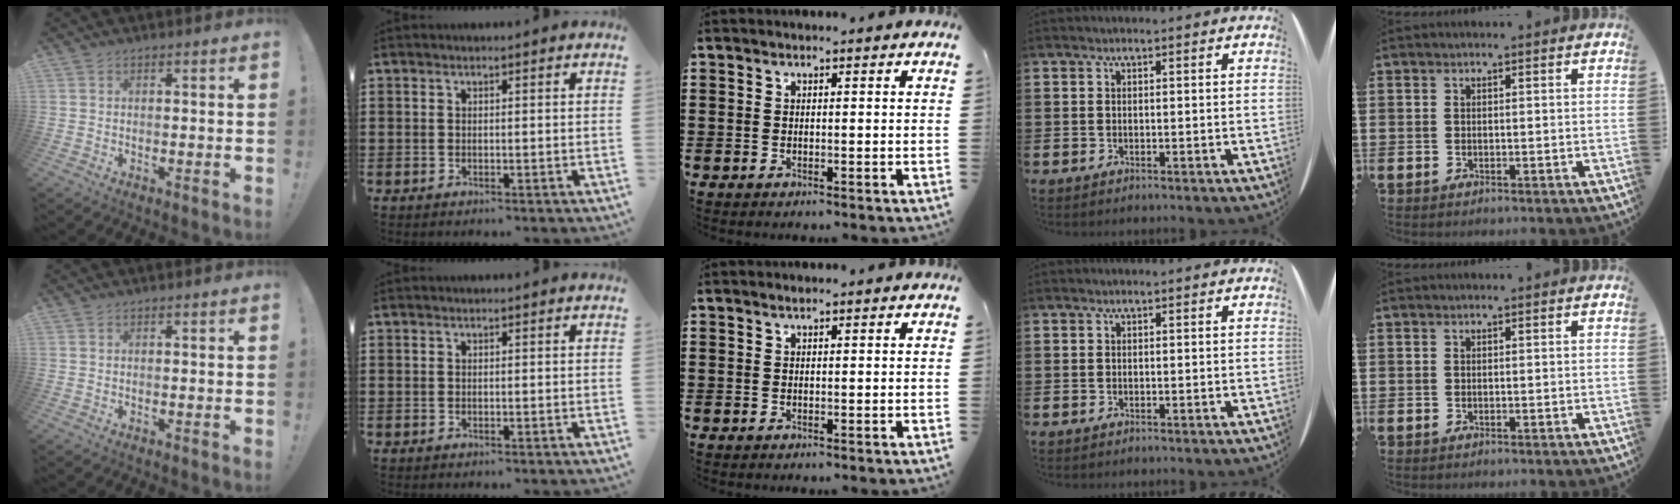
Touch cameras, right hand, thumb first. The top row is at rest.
{}